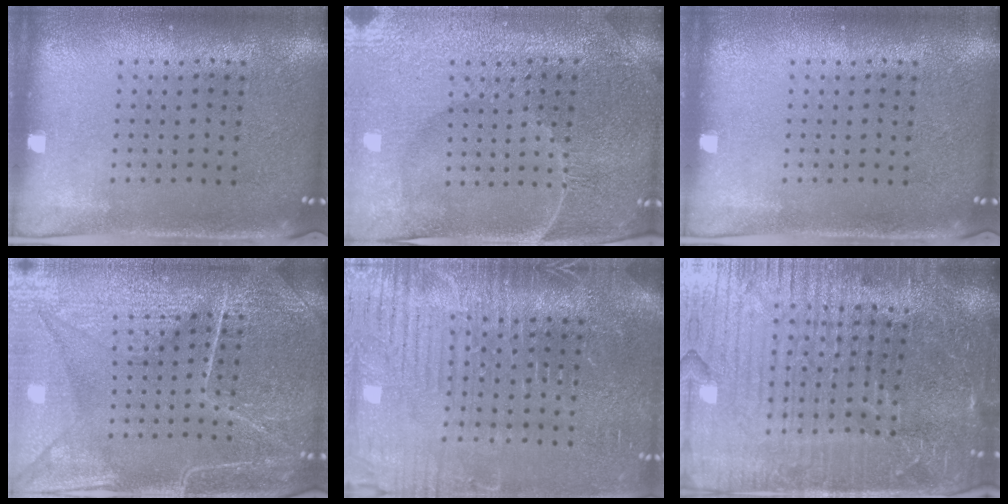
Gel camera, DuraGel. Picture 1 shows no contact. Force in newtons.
{"total": 4.3, "press": 4.1, "slide": 1.3}
{"total": 0.0}
{"total": 7.1, "press": 7.1, "slide": 1.0}
{"total": 4.1, "press": 3.8, "slide": 1.4}
{"total": 6.2, "press": 5.5, "slide": 2.9}